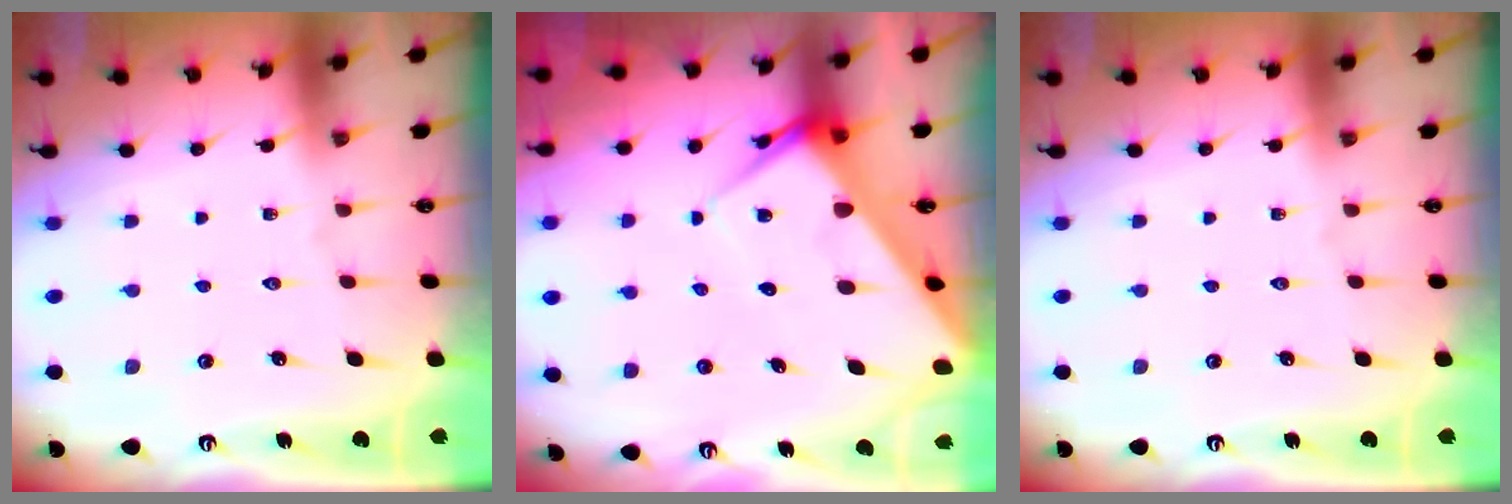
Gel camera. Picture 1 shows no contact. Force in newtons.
{"total": 7.6, "press": 7.5, "slide": 0.7}
{"total": 0.0}